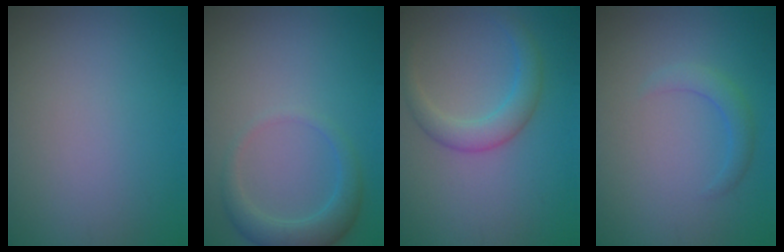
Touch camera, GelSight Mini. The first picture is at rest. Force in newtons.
{"total": 2.9, "press": 2.9, "slide": 0.1}
{"total": 3.0, "press": 3.0, "slide": 0.1}
{"total": 1.8, "press": 1.8, "slide": 0.2}